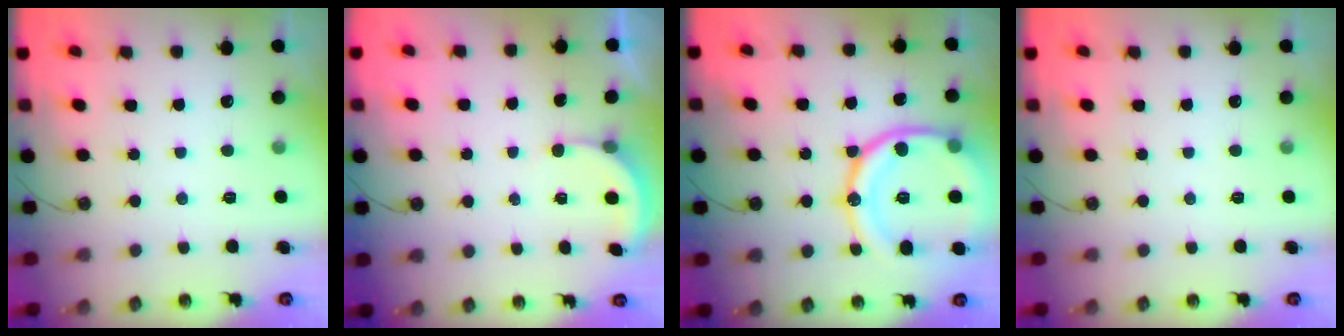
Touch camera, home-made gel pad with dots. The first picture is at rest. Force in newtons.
{"total": 1.6, "press": 1.6, "slide": 0.3}
{"total": 22.3, "press": 22.2, "slide": 2.5}
{"total": 0.0}